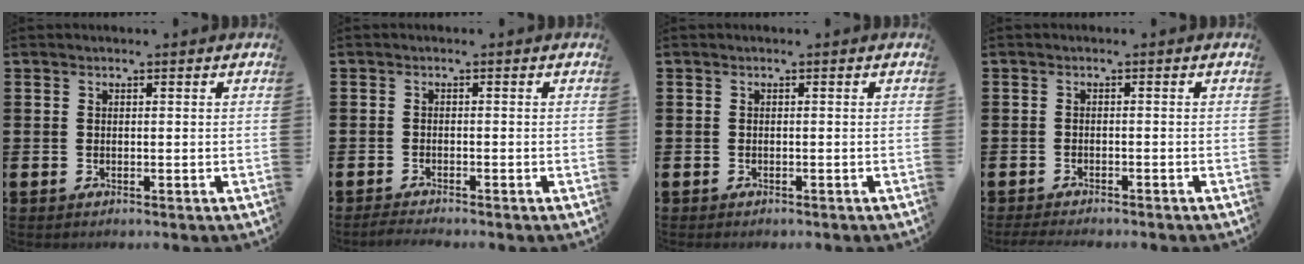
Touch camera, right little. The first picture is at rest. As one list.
[{"total": 1.1, "force": [-1.0, 0.0, 0.5], "torque": [-0.010, 0.000, -0.019]}, {"total": 0.0}, {"total": 1.1, "force": [-1.0, 0.0, 0.3], "torque": [-0.007, 0.000, -0.021]}]